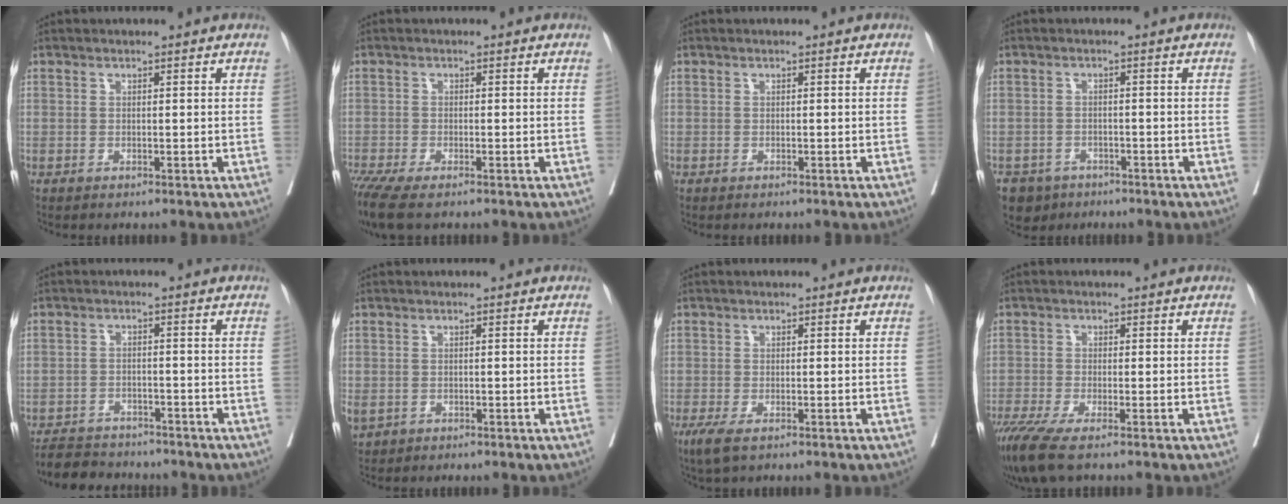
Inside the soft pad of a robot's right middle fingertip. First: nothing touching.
{"total": 6.0, "force": [-4.5, 1.0, 3.9], "torque": [-0.076, -0.011, -0.084]}
{"total": 0.5, "force": [-0.5, 0.0, 0.3], "torque": [0.001, 0.002, -0.006]}
{"total": 5.6, "force": [-4.0, 3.9, 0.8], "torque": [-0.012, 0.004, -0.064]}
{"total": 6.8, "force": [-6.4, 2.1, 1.2], "torque": [-0.016, -0.006, -0.100]}
{"total": 2.7, "force": [-0.8, 2.1, 1.6], "torque": [-0.045, -0.001, -0.004]}
{"total": 3.3, "force": [-1.9, 0.9, 2.5], "torque": [-0.054, -0.011, -0.032]}
{"total": 6.0, "force": [-4.1, 0.5, 4.3], "torque": [-0.077, -0.016, -0.075]}